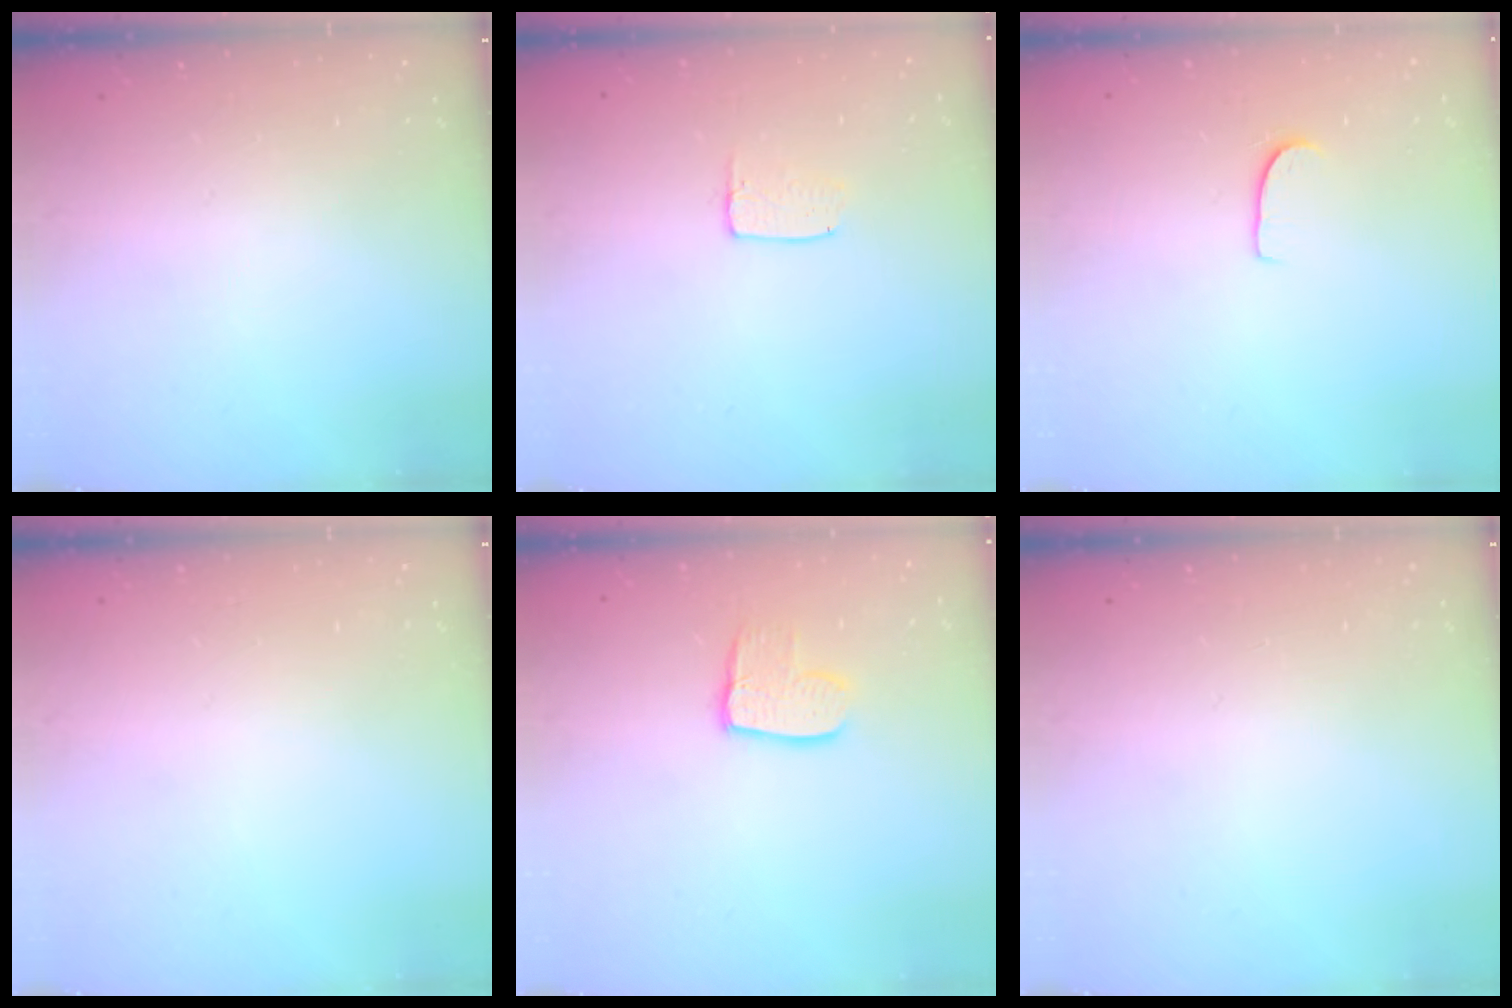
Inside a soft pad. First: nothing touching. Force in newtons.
{"total": 3.6, "press": 3.6, "slide": 0.3}
{"total": 5.1, "press": 5.1, "slide": 0.4}
{"total": 0.0}
{"total": 9.5, "press": 9.4, "slide": 0.8}
{"total": 0.0}